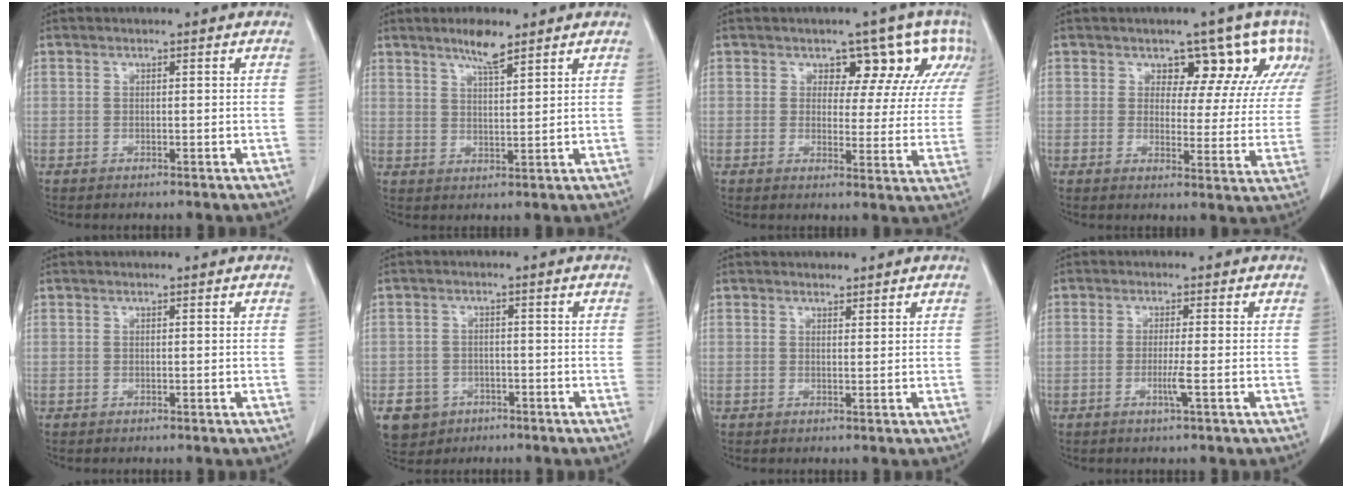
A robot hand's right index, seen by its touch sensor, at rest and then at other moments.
{"total": 4.8, "force": [3.6, 0.7, 3.1], "torque": [-0.057, 0.001, 0.063]}
{"total": 10.5, "force": [6.1, 6.1, 6.1], "torque": [-0.051, 0.010, 0.056]}
{"total": 11.2, "force": [6.9, 6.3, 6.2], "torque": [-0.051, 0.004, 0.065]}
{"total": 0.0}
{"total": 5.5, "force": [-2.8, 4.6, 1.0], "torque": [-0.019, 0.007, -0.040]}
{"total": 1.0, "force": [0.9, 0.3, 0.1], "torque": [-0.005, -0.001, 0.016]}
{"total": 2.3, "force": [-0.9, -0.5, 2.1], "torque": [-0.044, -0.005, -0.017]}